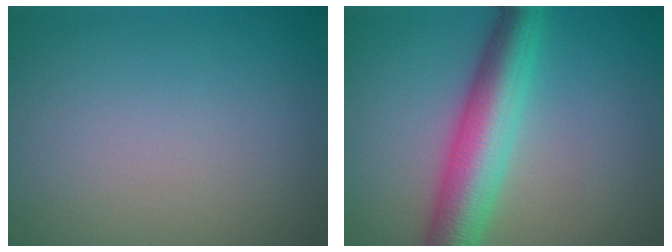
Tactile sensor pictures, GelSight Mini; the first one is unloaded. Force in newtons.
{"total": 6.8, "press": 6.8, "slide": 0.0}